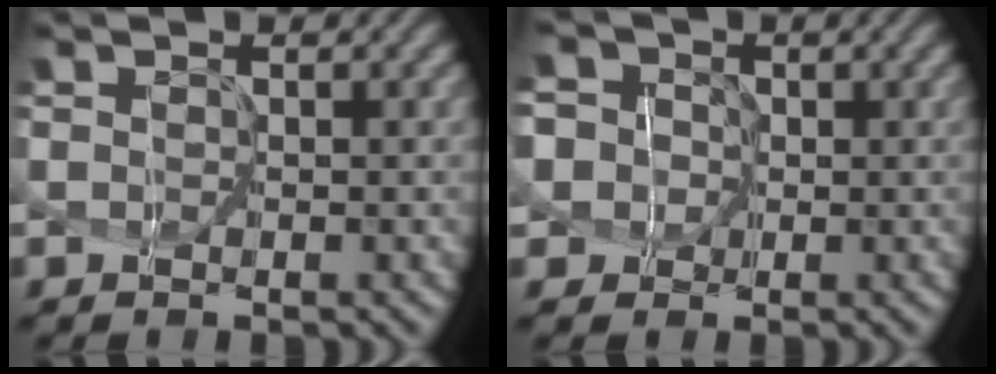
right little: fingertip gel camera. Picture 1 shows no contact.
{"total": 6.4, "force": [0.4, 6.0, 2.3], "torque": [-0.063, 0.037, -0.034]}